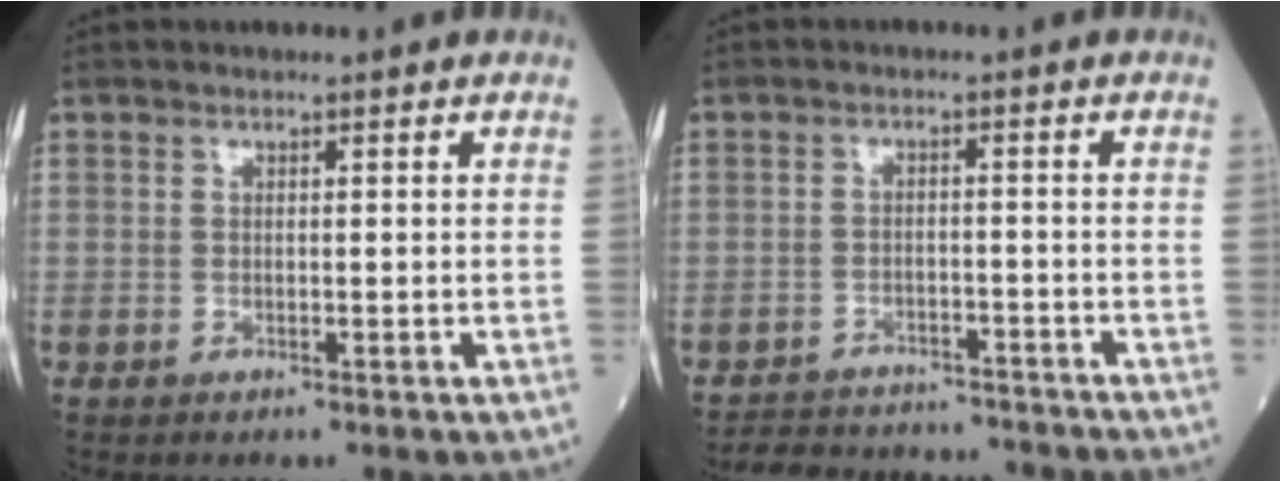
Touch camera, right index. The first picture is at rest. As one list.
[{"total": 10.7, "force": [-10.1, 2.9, 1.9], "torque": [-0.030, 0.014, -0.137]}]